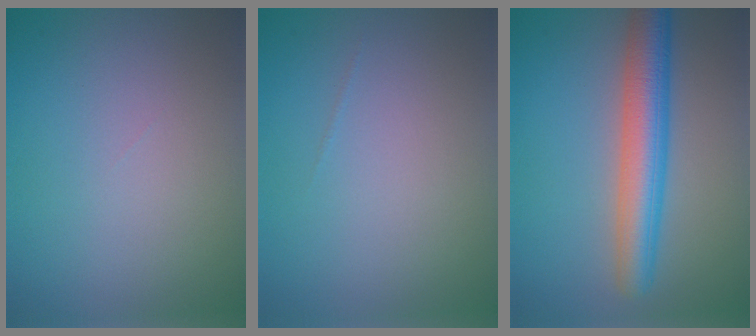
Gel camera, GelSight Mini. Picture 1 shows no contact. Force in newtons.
{"total": 0.0}
{"total": 5.9, "press": 5.9, "slide": 0.3}